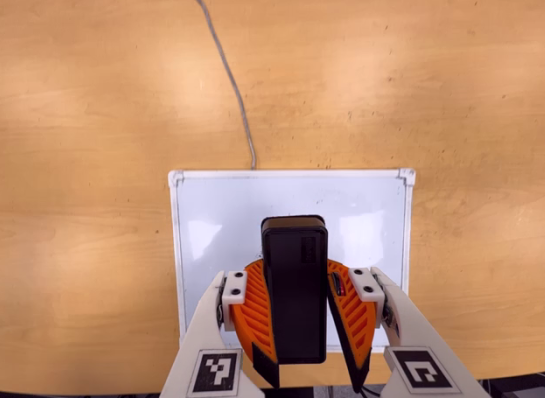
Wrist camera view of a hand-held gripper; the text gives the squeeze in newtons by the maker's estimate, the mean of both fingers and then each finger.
{"total": 11.4, "left": 11.0, "right": 11.8}